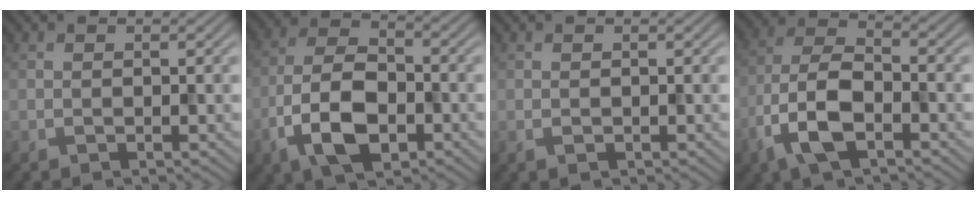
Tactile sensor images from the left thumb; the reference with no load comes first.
{"total": 9.7, "force": [-4.2, 5.0, 7.2], "torque": [-0.154, 0.001, -0.090]}
{"total": 0.8, "force": [-0.2, 0.5, 0.5], "torque": [-0.014, -0.001, -0.002]}
{"total": 9.0, "force": [-4.3, 4.0, 6.8], "torque": [-0.146, 0.003, -0.096]}